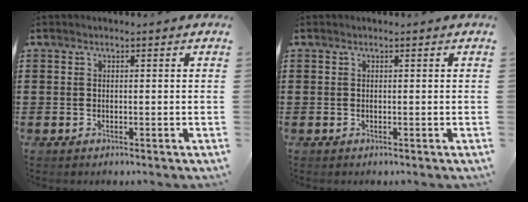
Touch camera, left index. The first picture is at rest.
{"total": 0.0}